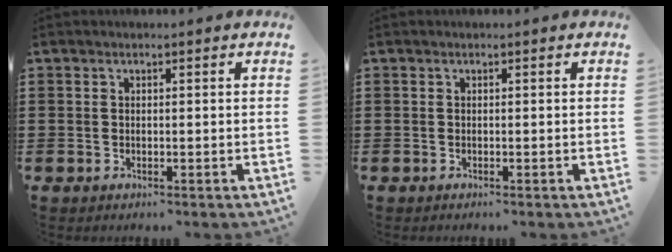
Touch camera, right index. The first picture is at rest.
{"total": 0.0}